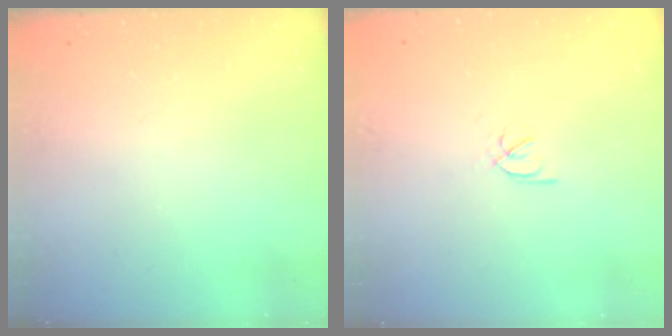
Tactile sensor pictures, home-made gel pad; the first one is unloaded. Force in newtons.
{"total": 2.1, "press": 2.1, "slide": 0.1}